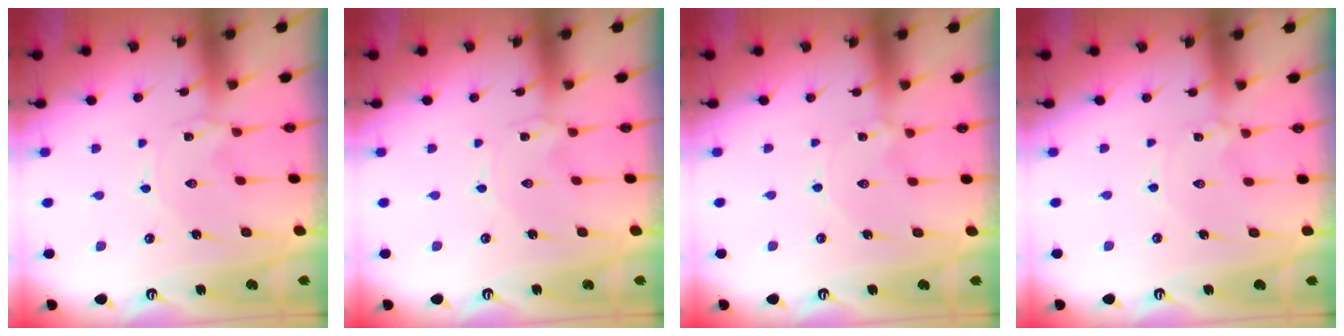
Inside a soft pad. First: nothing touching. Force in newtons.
{"total": 0.0}
{"total": 1.2, "press": 1.1, "slide": 0.1}
{"total": 1.1, "press": 1.1, "slide": 0.2}